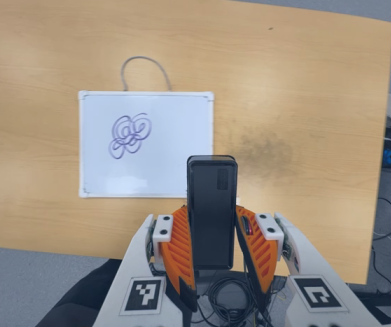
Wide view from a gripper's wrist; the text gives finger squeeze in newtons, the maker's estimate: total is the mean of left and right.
{"total": 3.6, "left": 2.1, "right": 5.0}